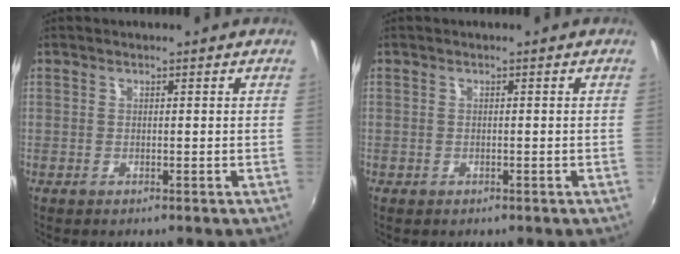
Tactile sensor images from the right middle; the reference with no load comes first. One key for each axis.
{"total": 0.8, "fx": -0.6, "fy": 0.4, "fz": 0.3, "tx": -0.008, "ty": -0.002, "tz": -0.010}